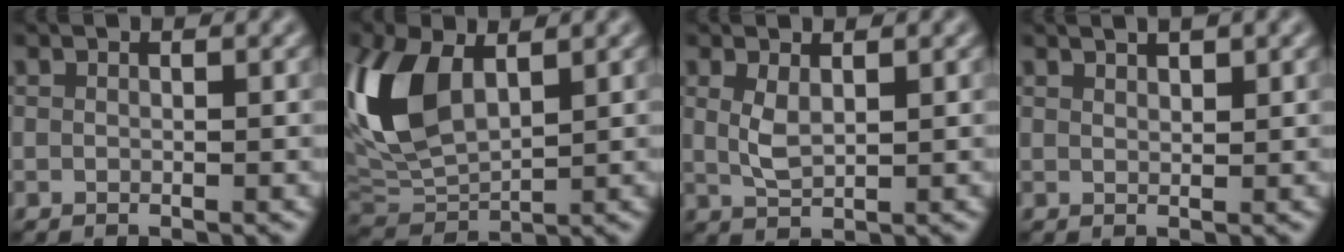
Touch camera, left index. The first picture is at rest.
{"total": 8.8, "force": [2.3, 5.0, 6.9], "torque": [-0.165, 0.008, 0.037]}
{"total": 2.2, "force": [0.8, 0.9, 1.8], "torque": [-0.045, -0.002, 0.020]}
{"total": 1.8, "force": [1.4, 0.4, 1.1], "torque": [-0.009, -0.001, 0.021]}